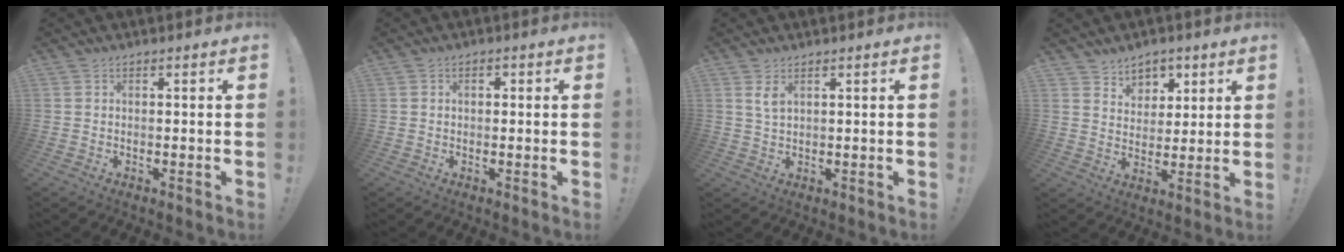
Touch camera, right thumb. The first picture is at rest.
{"total": 1.1, "force": [-0.1, 0.8, 0.8], "torque": [-0.007, 0.003, -0.005]}
{"total": 3.3, "force": [1.7, 1.5, 2.3], "torque": [-0.035, -0.009, 0.028]}
{"total": 6.6, "force": [4.5, 4.8, 0.5], "torque": [-0.001, -0.043, 0.086]}